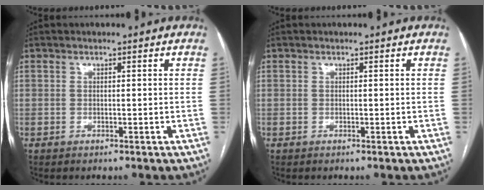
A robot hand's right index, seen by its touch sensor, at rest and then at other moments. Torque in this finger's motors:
{"motor_torque": [0.01, 0.01, 0.00, 0.00]}